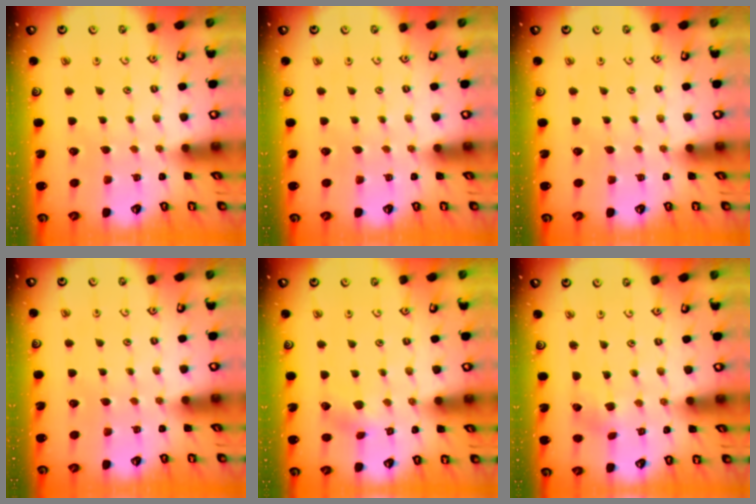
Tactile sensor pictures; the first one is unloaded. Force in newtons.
{"total": 0.0}
{"total": 0.0}
{"total": 0.0}
{"total": 2.9, "press": 2.9, "slide": 0.4}
{"total": 2.2, "press": 2.2, "slide": 0.2}